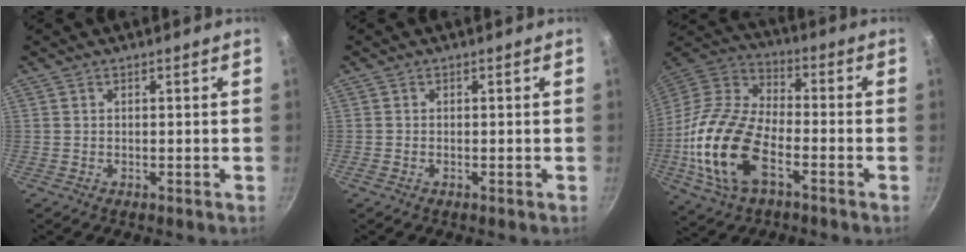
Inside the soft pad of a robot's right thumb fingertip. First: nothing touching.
{"total": 0.0}
{"total": 20.3, "force": [-6.5, 10.9, 15.9], "torque": [-0.313, 0.034, -0.139]}